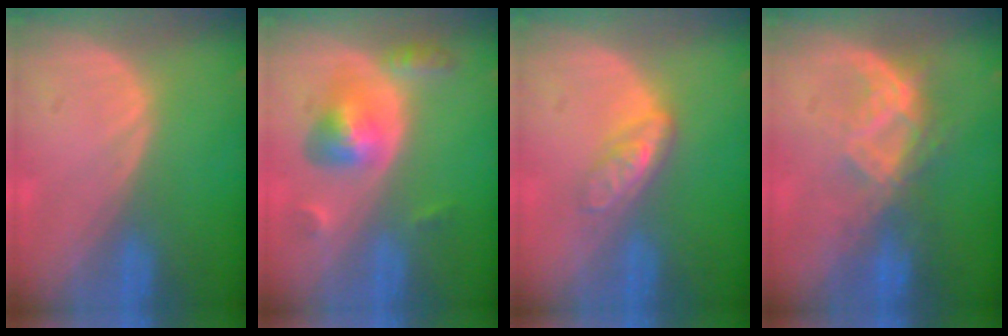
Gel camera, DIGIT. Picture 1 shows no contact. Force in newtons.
{"total": 5.9, "press": 5.6, "slide": 1.8}
{"total": 4.7, "press": 4.2, "slide": 2.2}
{"total": 7.0, "press": 6.8, "slide": 1.7}